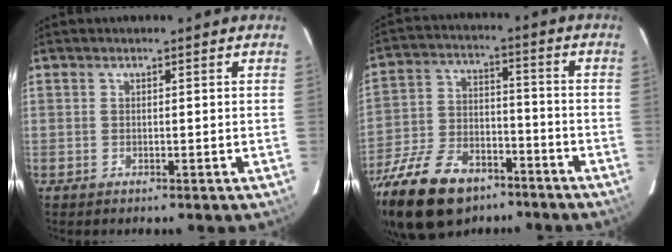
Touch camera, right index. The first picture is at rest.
{"total": 22.7, "force": [-15.2, 11.8, 12.0], "torque": [-0.271, -0.018, -0.253]}